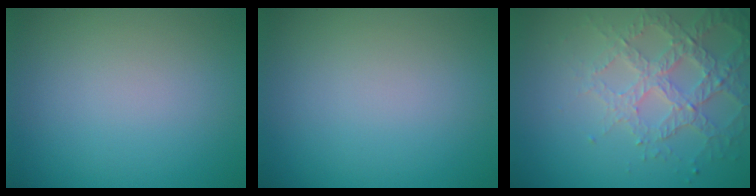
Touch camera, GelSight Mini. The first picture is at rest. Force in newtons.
{"total": 0.0}
{"total": 4.1, "press": 4.0, "slide": 0.9}